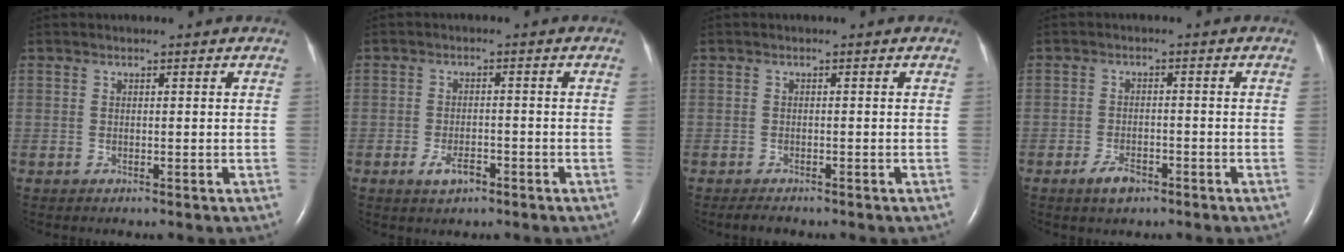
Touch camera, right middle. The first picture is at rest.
{"total": 3.3, "force": [-1.9, 1.4, 2.3], "torque": [-0.046, 0.001, -0.031]}
{"total": 1.4, "force": [-1.3, 0.4, 0.6], "torque": [-0.019, -0.004, -0.017]}
{"total": 3.3, "force": [-2.2, 1.5, 2.0], "torque": [-0.042, 0.000, -0.034]}